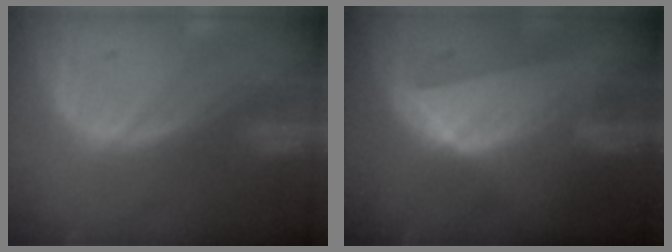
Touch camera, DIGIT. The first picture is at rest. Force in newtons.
{"total": 7.6, "press": 7.0, "slide": 3.0}